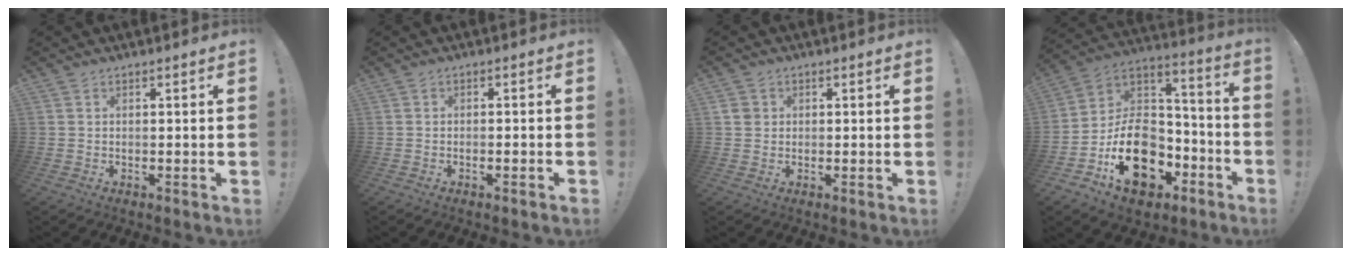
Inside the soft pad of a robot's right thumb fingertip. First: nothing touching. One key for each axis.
{"total": 1.5, "fx": -1.2, "fy": -0.1, "fz": 0.8, "tx": -0.015, "ty": 0.003, "tz": -0.021}
{"total": 2.8, "fx": 0.5, "fy": 2.5, "fz": 0.9, "tx": -0.015, "ty": 0.007, "tz": 0.011}
{"total": 21.0, "fx": -8.5, "fy": 15.2, "fz": 11.7, "tx": -0.169, "ty": 0.052, "tz": -0.125}